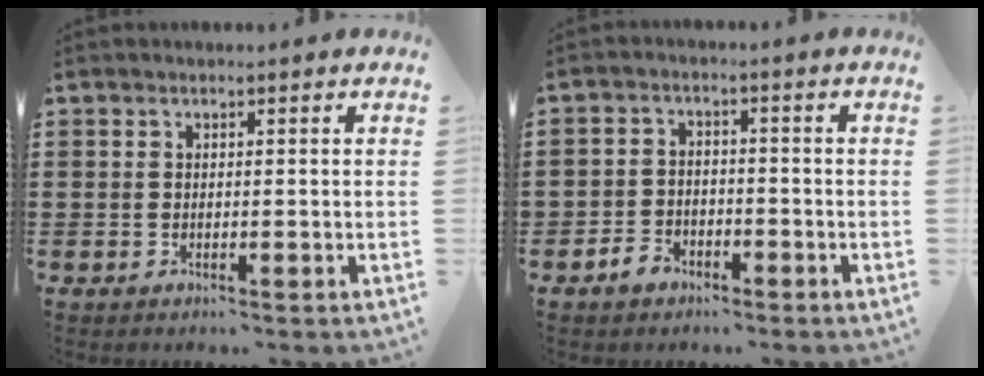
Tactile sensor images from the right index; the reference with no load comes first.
{"total": 2.8, "force": [-2.1, 1.7, 0.7], "torque": [-0.017, 0.007, -0.044]}